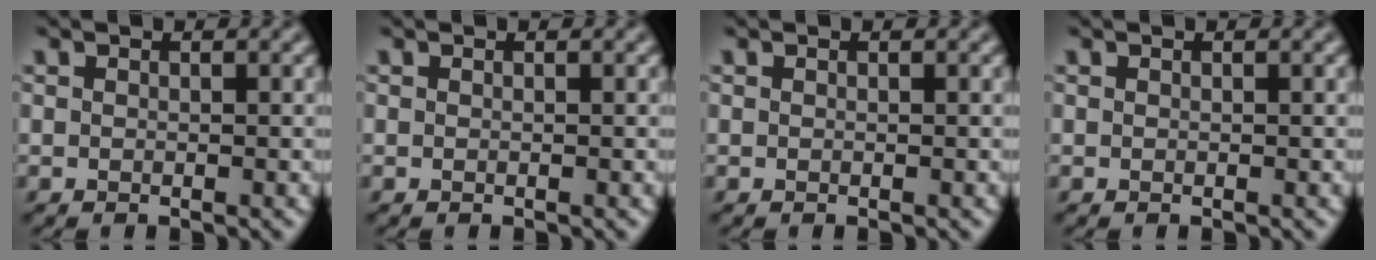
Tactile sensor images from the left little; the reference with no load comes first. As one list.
[{"total": 0.0}, {"total": 0.0}, {"total": 0.0}]